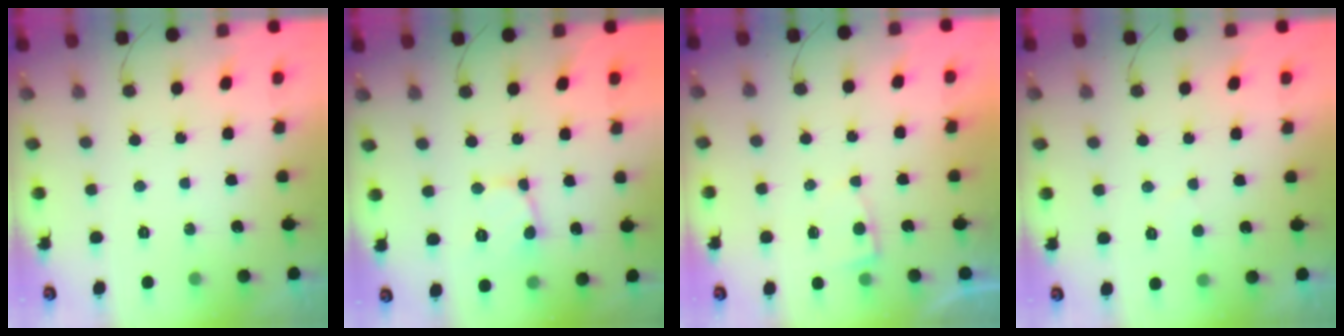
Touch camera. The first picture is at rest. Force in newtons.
{"total": 2.7, "press": 2.7, "slide": 0.2}
{"total": 2.2, "press": 2.2, "slide": 0.3}
{"total": 1.6, "press": 1.6, "slide": 0.2}